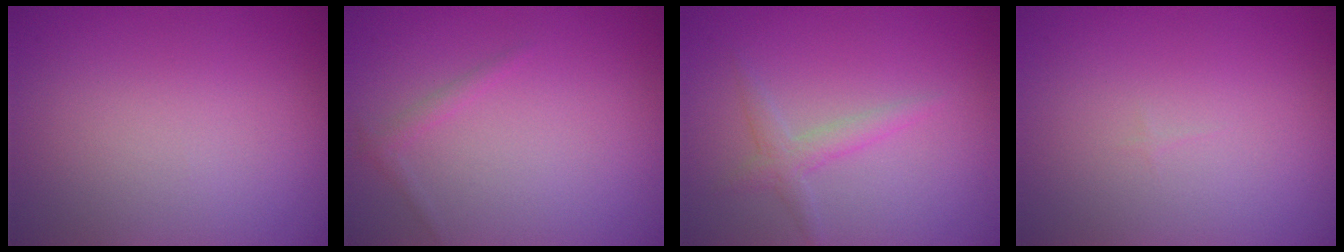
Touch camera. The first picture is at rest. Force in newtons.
{"total": 0.9, "press": 0.9, "slide": 0.1}
{"total": 1.8, "press": 1.8, "slide": 0.1}
{"total": 0.0}